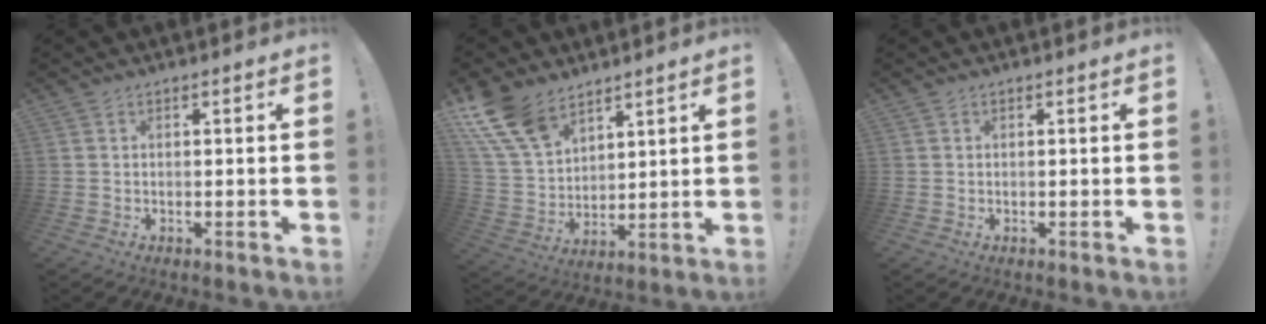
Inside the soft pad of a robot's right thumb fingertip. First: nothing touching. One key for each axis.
{"total": 14.9, "fx": 10.1, "fy": 8.2, "fz": 7.2, "tx": -0.163, "ty": -0.054, "tz": 0.198}
{"total": 0.0}